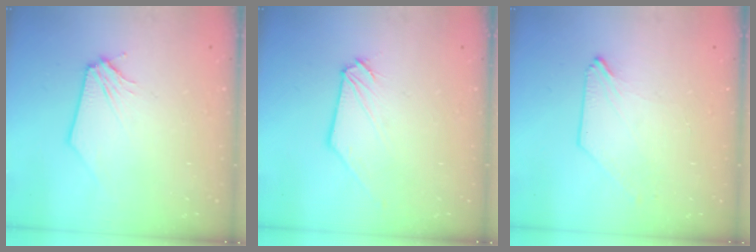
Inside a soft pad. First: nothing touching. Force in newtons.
{"total": 0.9, "press": 0.9, "slide": 0.2}
{"total": 0.0}